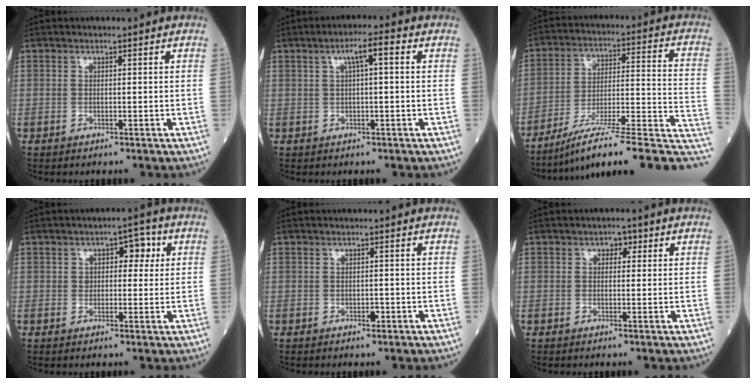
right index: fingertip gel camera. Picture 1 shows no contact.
{"total": 4.0, "force": [1.2, 0.5, 3.8], "torque": [-0.066, 0.016, 0.019]}
{"total": 19.6, "force": [-14.0, 1.4, 13.6], "torque": [-0.139, 0.040, -0.215]}
{"total": 4.4, "force": [1.4, 2.6, 3.3], "torque": [-0.039, 0.018, 0.018]}
{"total": 0.7, "force": [-0.4, 0.3, 0.5], "torque": [-0.008, 0.000, -0.005]}
{"total": 1.7, "force": [0.7, 1.2, 1.1], "torque": [-0.010, 0.007, 0.007]}